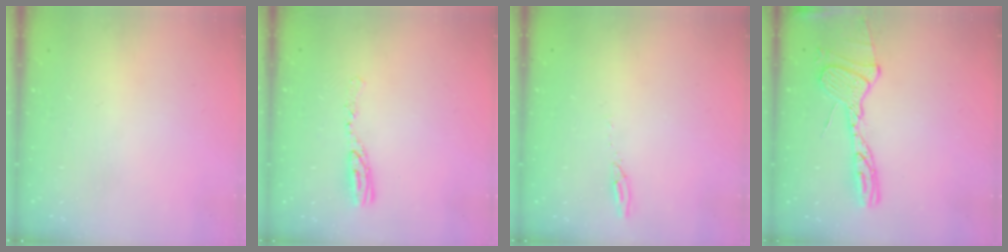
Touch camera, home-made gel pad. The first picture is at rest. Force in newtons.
{"total": 8.1, "press": 8.1, "slide": 0.6}
{"total": 2.7, "press": 2.7, "slide": 0.2}
{"total": 15.7, "press": 15.6, "slide": 1.4}